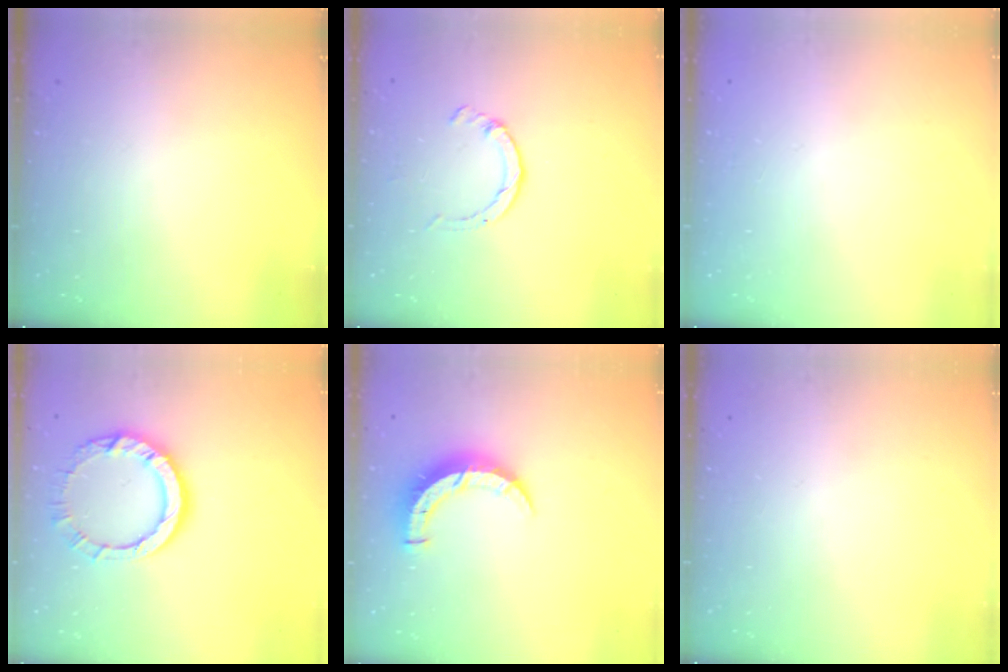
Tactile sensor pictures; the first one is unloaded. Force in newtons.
{"total": 2.6, "press": 2.6, "slide": 0.4}
{"total": 2.5, "press": 2.5, "slide": 0.2}
{"total": 10.2, "press": 10.2, "slide": 0.9}
{"total": 7.9, "press": 7.8, "slide": 0.8}
{"total": 0.0}